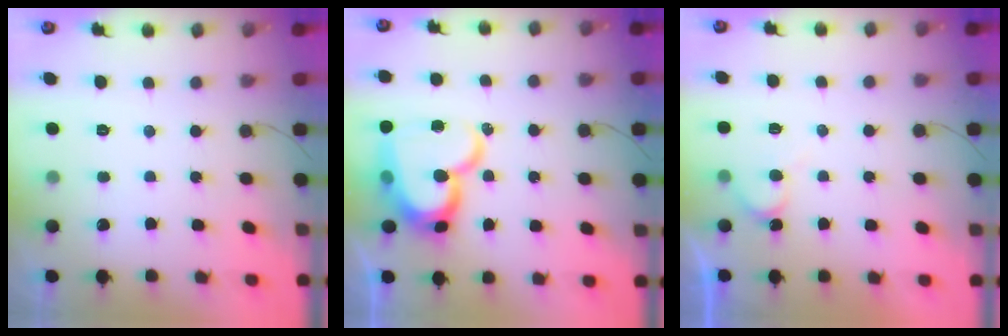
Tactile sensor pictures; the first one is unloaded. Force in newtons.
{"total": 18.1, "press": 18.1, "slide": 1.3}
{"total": 5.9, "press": 5.9, "slide": 0.5}